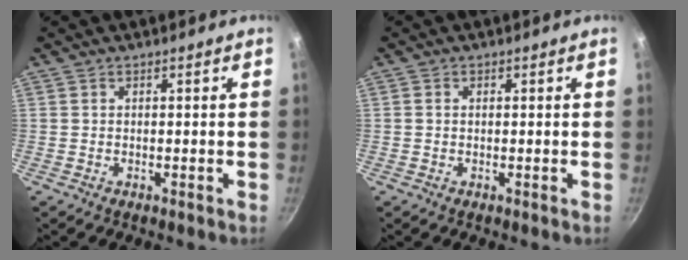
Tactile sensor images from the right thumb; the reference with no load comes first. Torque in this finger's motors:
{"motor_torque": [0.12, -0.60, -0.28, 0.15, 0.05]}